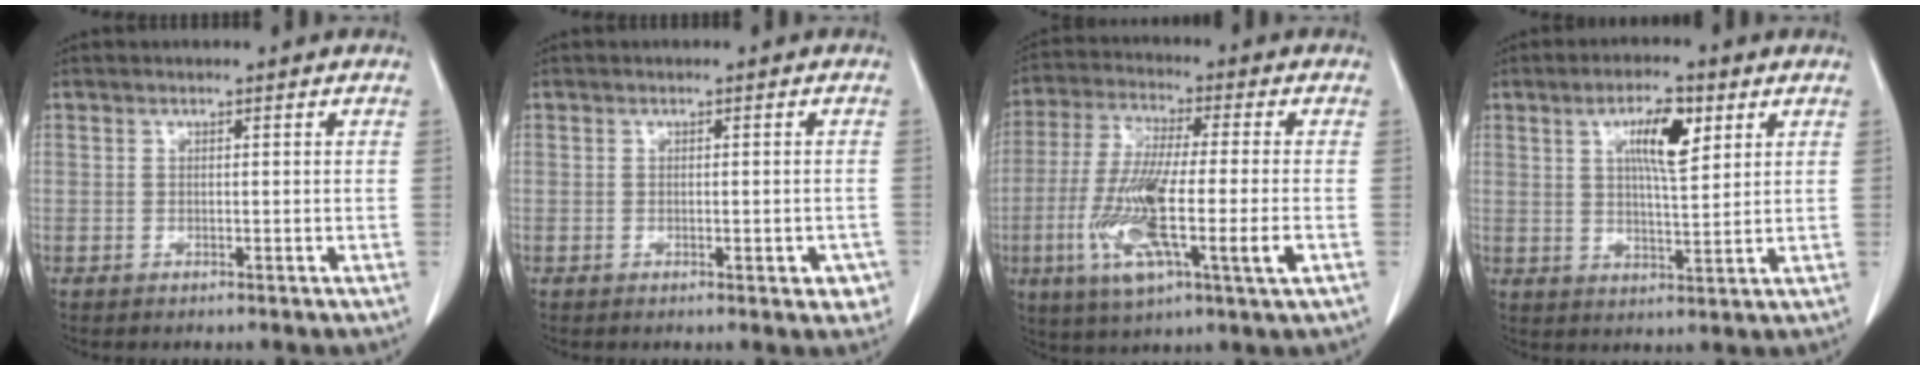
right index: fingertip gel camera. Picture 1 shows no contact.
{"total": 3.1, "force": [-1.3, 1.1, 2.5], "torque": [-0.021, 0.000, -0.013]}
{"total": 15.5, "force": [-3.9, 1.5, 15.0], "torque": [-0.295, -0.022, -0.071]}
{"total": 7.5, "force": [3.1, 1.8, 6.6], "torque": [-0.114, 0.002, 0.051]}